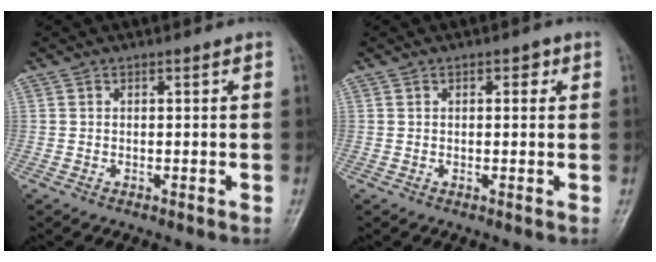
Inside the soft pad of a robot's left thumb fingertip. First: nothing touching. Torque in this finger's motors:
{"motor_torque": [-0.02, -0.04, 0.06, 0.02, -0.07]}